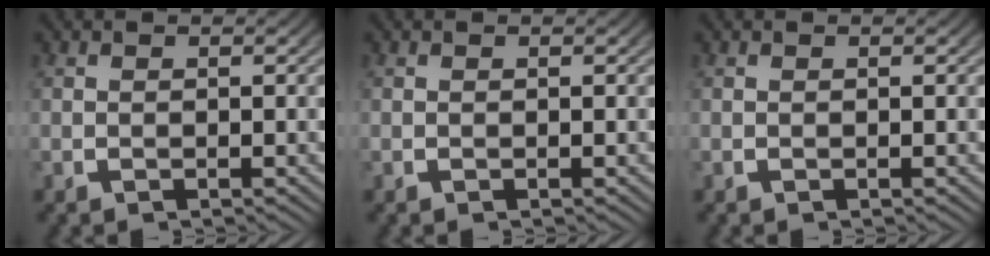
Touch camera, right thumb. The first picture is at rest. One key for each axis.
{"total": 0.0}
{"total": 0.0}